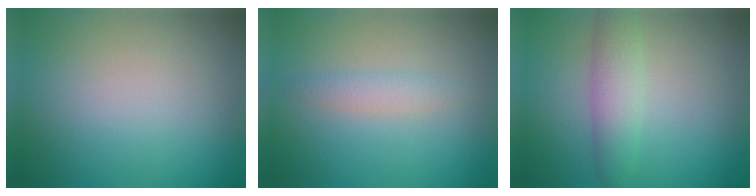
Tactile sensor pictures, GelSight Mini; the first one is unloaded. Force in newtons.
{"total": 1.6, "press": 1.6, "slide": 0.0}
{"total": 3.4, "press": 3.4, "slide": 0.1}